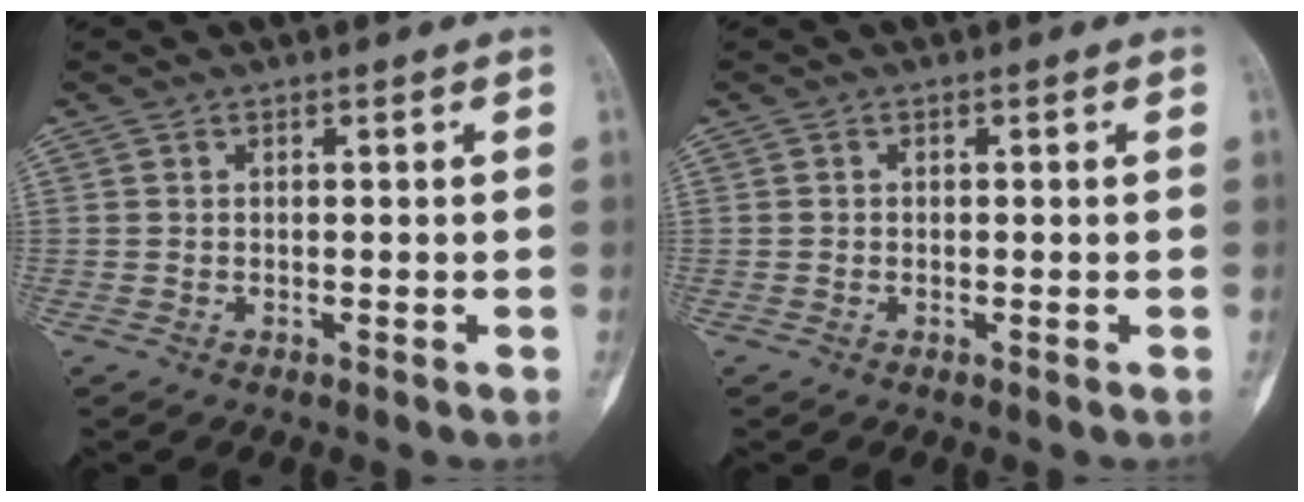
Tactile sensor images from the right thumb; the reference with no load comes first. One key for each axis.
{"total": 0.0}